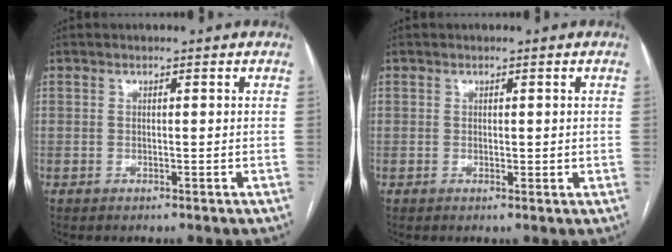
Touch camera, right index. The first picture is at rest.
{"total": 1.0, "force": [0.3, 0.7, 0.6], "torque": [-0.006, -0.002, 0.007]}